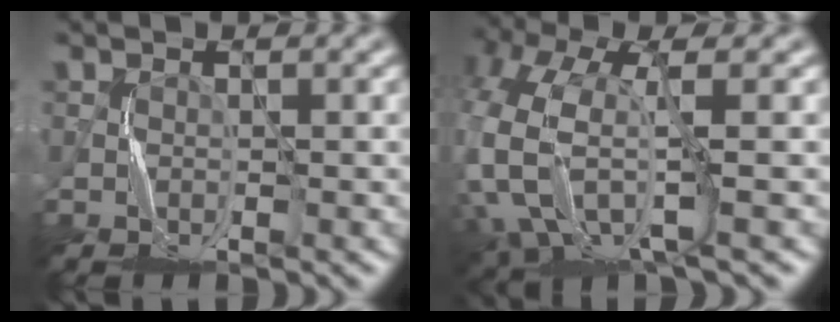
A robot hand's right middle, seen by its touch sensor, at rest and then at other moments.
{"total": 8.9, "force": [-0.1, 4.9, 7.4], "torque": [-0.185, -0.020, -0.003]}